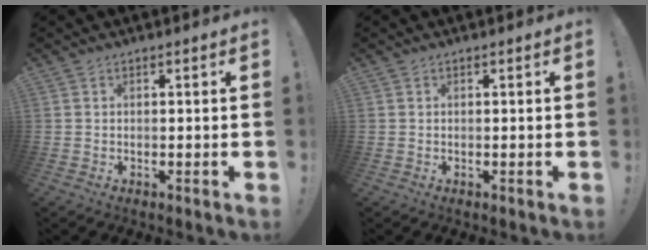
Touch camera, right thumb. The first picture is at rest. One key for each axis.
{"total": 0.0}